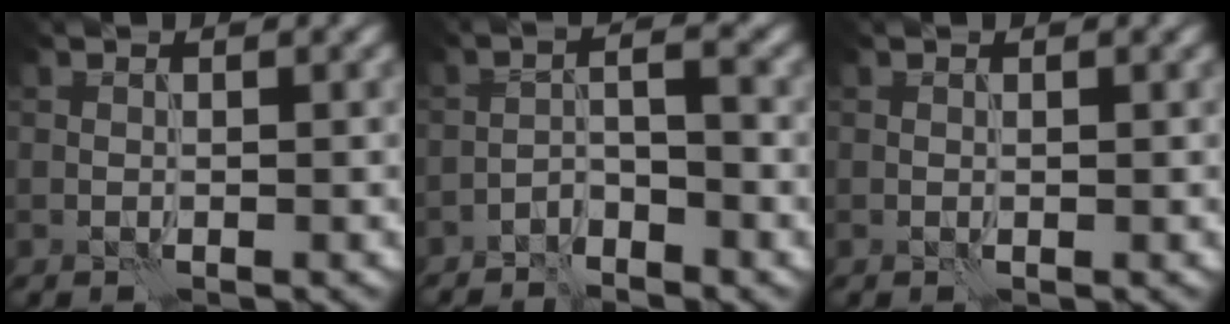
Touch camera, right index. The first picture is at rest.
{"total": 2.6, "force": [-2.2, 0.5, 1.3], "torque": [-0.021, 0.011, -0.047]}
{"total": 0.0}